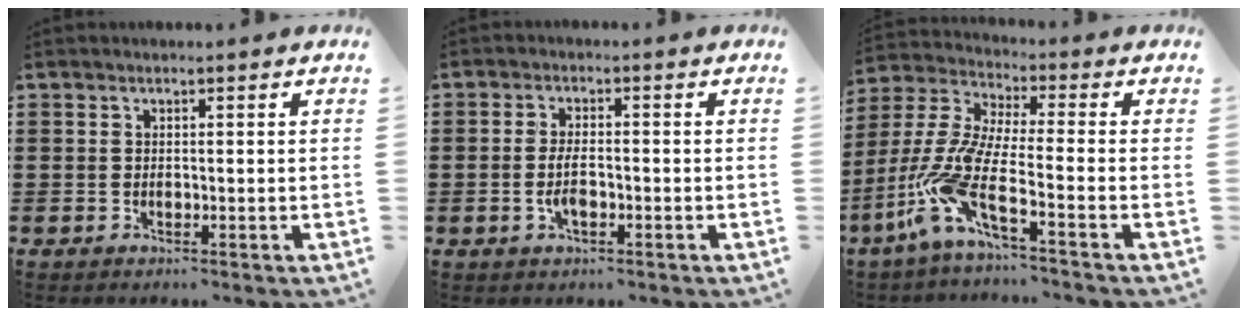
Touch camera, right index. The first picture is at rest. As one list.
[{"total": 3.5, "force": [-0.9, 1.1, 3.2], "torque": [-0.075, -0.004, -0.019]}, {"total": 10.7, "force": [-5.2, 2.4, 9.0], "torque": [-0.239, -0.027, -0.116]}]